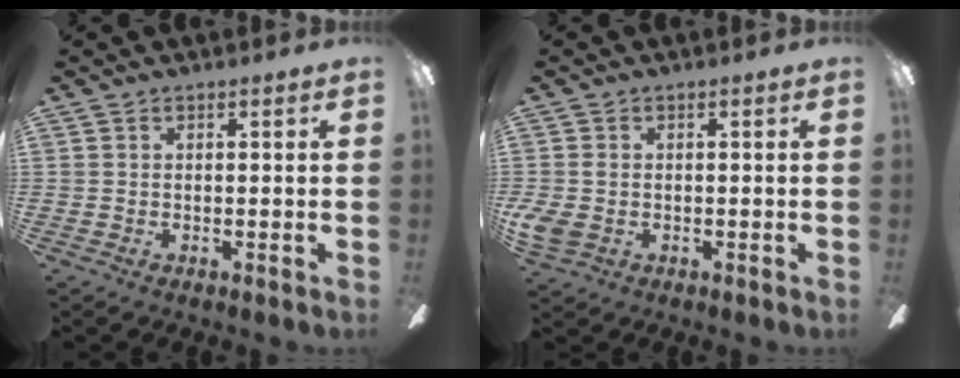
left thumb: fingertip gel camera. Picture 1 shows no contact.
{"total": 3.2, "force": [-1.0, 2.2, 2.1], "torque": [-0.058, -0.002, -0.023]}